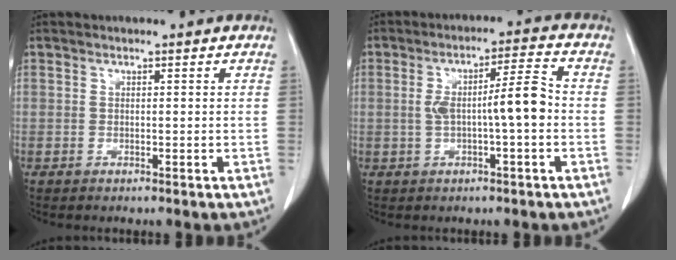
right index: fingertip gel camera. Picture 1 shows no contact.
{"total": 7.3, "force": [-0.7, 0.6, 7.3], "torque": [-0.125, 0.019, -0.011]}